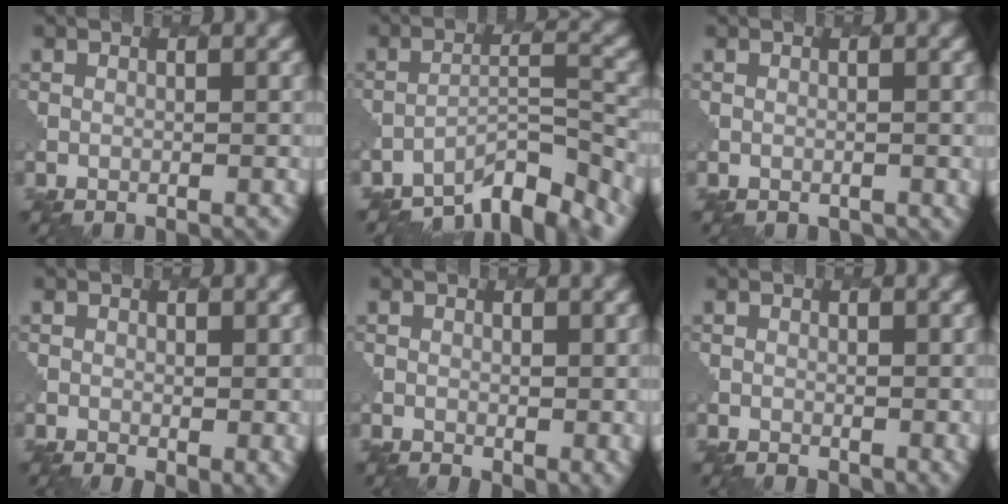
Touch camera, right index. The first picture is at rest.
{"total": 5.9, "force": [-5.1, 1.0, 2.6], "torque": [-0.037, 0.003, -0.087]}
{"total": 0.7, "force": [-0.2, 0.7, 0.1], "torque": [-0.003, -0.001, 0.002]}
{"total": 3.0, "force": [0.2, 1.5, 2.6], "torque": [-0.031, -0.011, 0.007]}
{"total": 2.7, "force": [0.4, 1.4, 2.2], "torque": [-0.025, -0.008, 0.009]}
{"total": 2.1, "force": [0.6, 1.2, 1.5], "torque": [-0.019, -0.007, 0.012]}